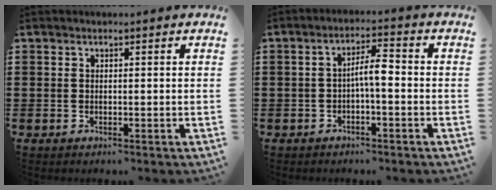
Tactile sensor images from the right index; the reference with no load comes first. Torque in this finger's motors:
{"motor_torque": [0.78, -0.49, 0.32, 0.11]}